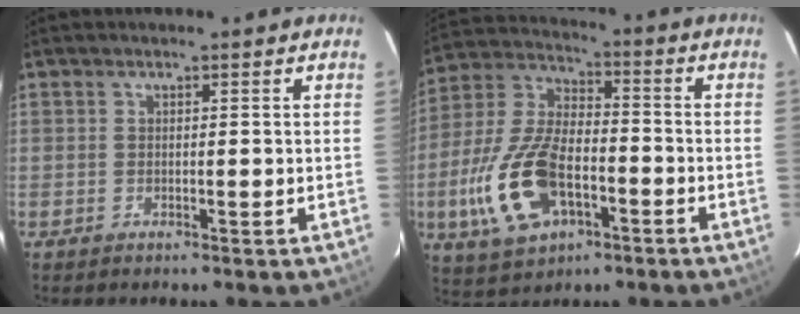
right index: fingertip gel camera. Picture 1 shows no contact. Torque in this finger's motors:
{"motor_torque": [1.43, -0.70, 0.53, 0.12]}